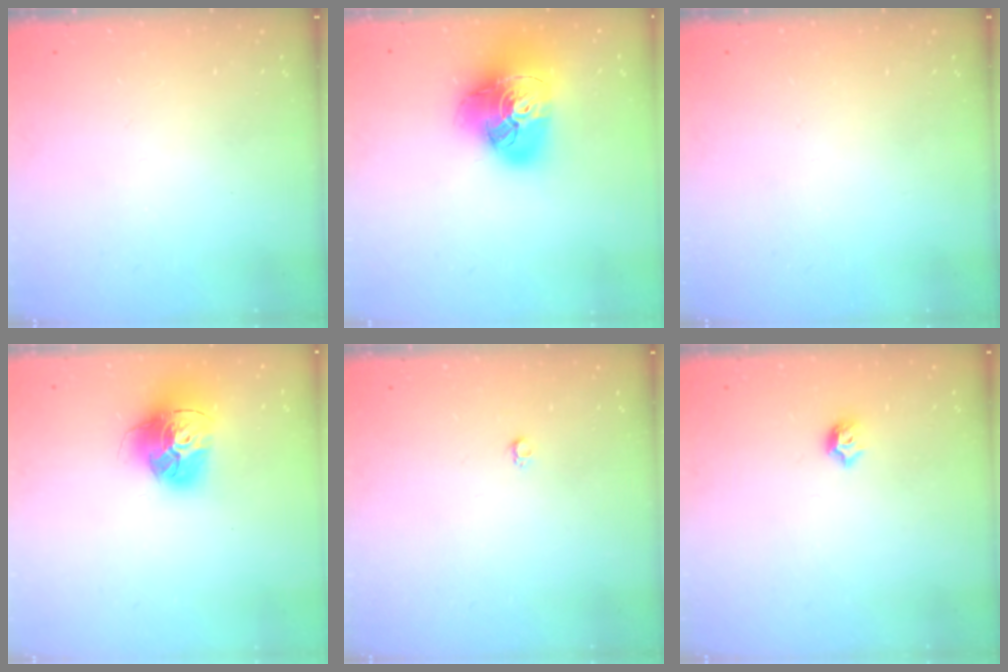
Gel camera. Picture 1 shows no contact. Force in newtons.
{"total": 20.6, "press": 20.5, "slide": 2.1}
{"total": 0.0}
{"total": 15.9, "press": 15.8, "slide": 1.4}
{"total": 2.6, "press": 2.6, "slide": 0.4}
{"total": 5.3, "press": 5.3, "slide": 0.9}